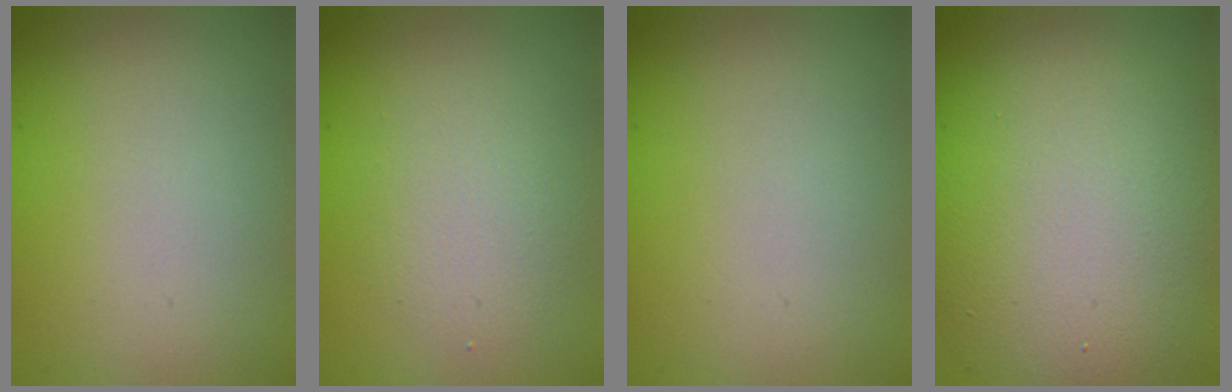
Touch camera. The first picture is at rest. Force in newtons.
{"total": 2.4, "press": 2.4, "slide": 0.0}
{"total": 0.0}
{"total": 10.5, "press": 10.5, "slide": 0.6}